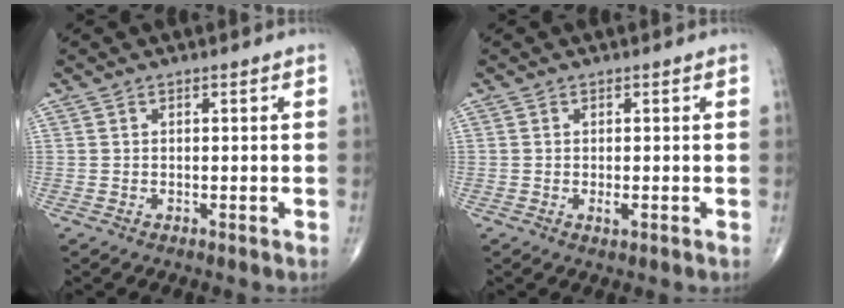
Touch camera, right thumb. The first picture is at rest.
{"total": 1.3, "force": [-0.3, 0.5, 1.2], "torque": [-0.020, -0.003, -0.005]}